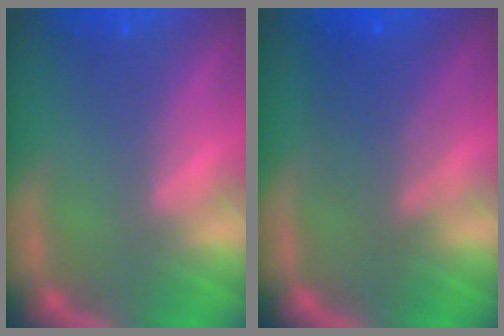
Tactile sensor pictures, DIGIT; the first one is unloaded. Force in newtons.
{"total": 5.1}